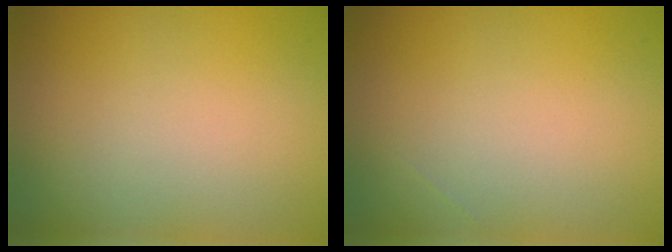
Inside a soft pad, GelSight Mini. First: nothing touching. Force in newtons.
{"total": 0.0}